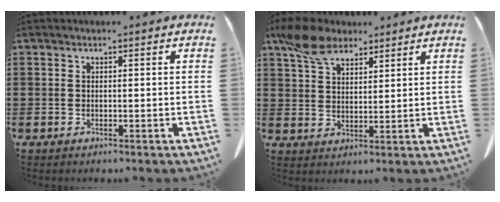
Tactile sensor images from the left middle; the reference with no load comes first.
{"total": 7.9, "force": [5.8, 3.7, 4.0], "torque": [-0.088, -0.003, 0.110]}